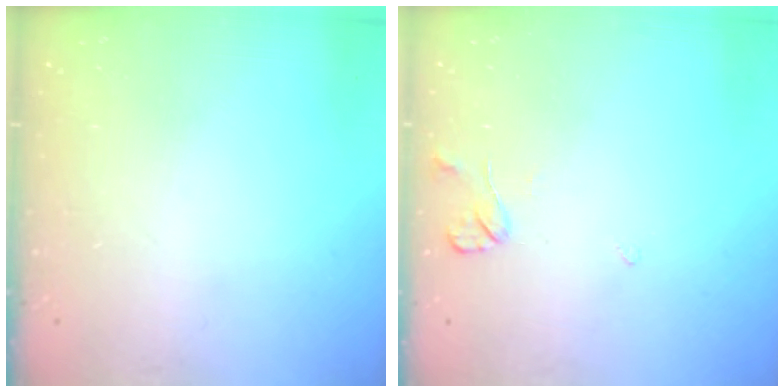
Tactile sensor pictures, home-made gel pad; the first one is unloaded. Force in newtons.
{"total": 4.5, "press": 4.5, "slide": 0.6}